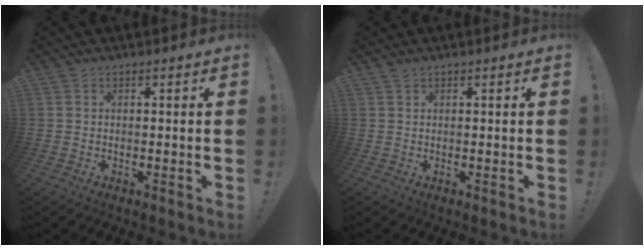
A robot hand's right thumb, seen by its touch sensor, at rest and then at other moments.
{"total": 0.7, "force": [0.6, 0.1, 0.3], "torque": [0.000, -0.003, 0.010]}